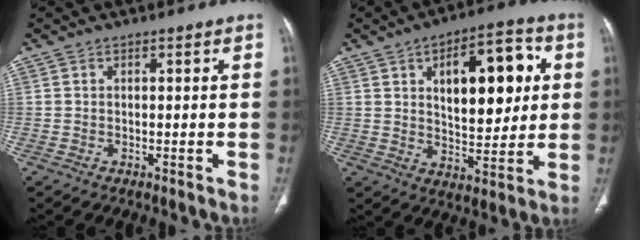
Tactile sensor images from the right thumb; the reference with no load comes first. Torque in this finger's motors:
{"motor_torque": [-0.71, 1.08, 0.08, 0.09, 0.07]}